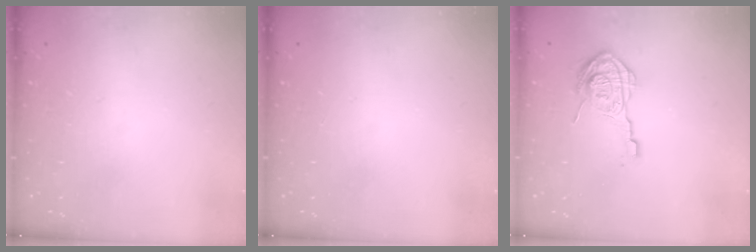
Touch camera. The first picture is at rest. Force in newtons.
{"total": 0.0}
{"total": 14.0, "press": 14.0, "slide": 0.6}